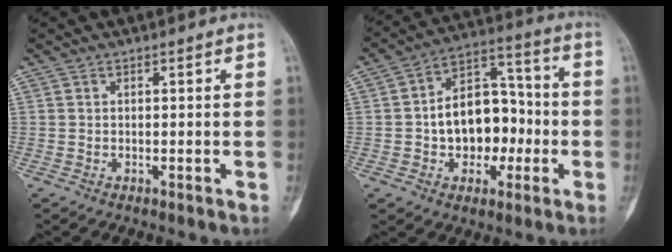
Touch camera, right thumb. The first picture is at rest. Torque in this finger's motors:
{"motor_torque": [0.21, 0.23, 0.63, -0.48, 0.07]}